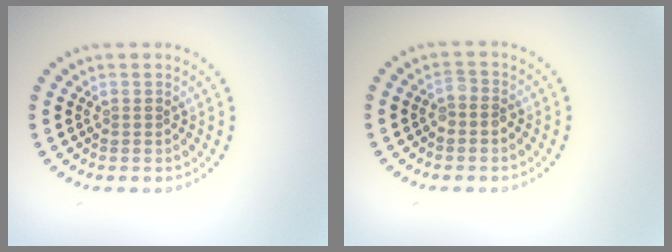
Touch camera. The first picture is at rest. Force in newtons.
{"total": 1.3, "press": 1.2, "slide": 0.6}